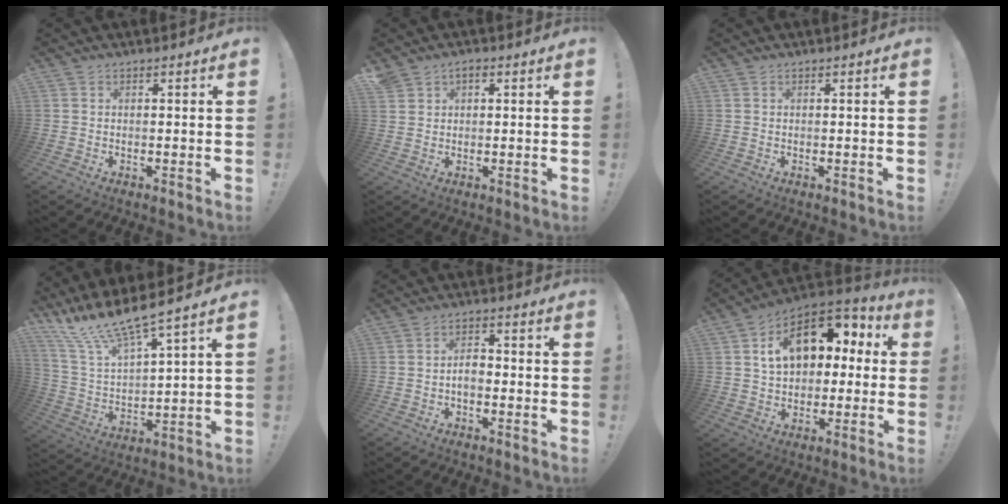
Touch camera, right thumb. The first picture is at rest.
{"total": 2.8, "force": [1.4, 2.0, 1.4], "torque": [-0.021, -0.003, 0.025]}
{"total": 0.0}
{"total": 13.2, "force": [11.8, 0.8, 5.8], "torque": [-0.134, -0.093, 0.206]}
{"total": 4.1, "force": [-1.1, 2.6, 3.0], "torque": [-0.052, 0.002, -0.024]}
{"total": 16.6, "force": [5.6, 11.1, 11.0], "torque": [-0.163, -0.012, 0.099]}